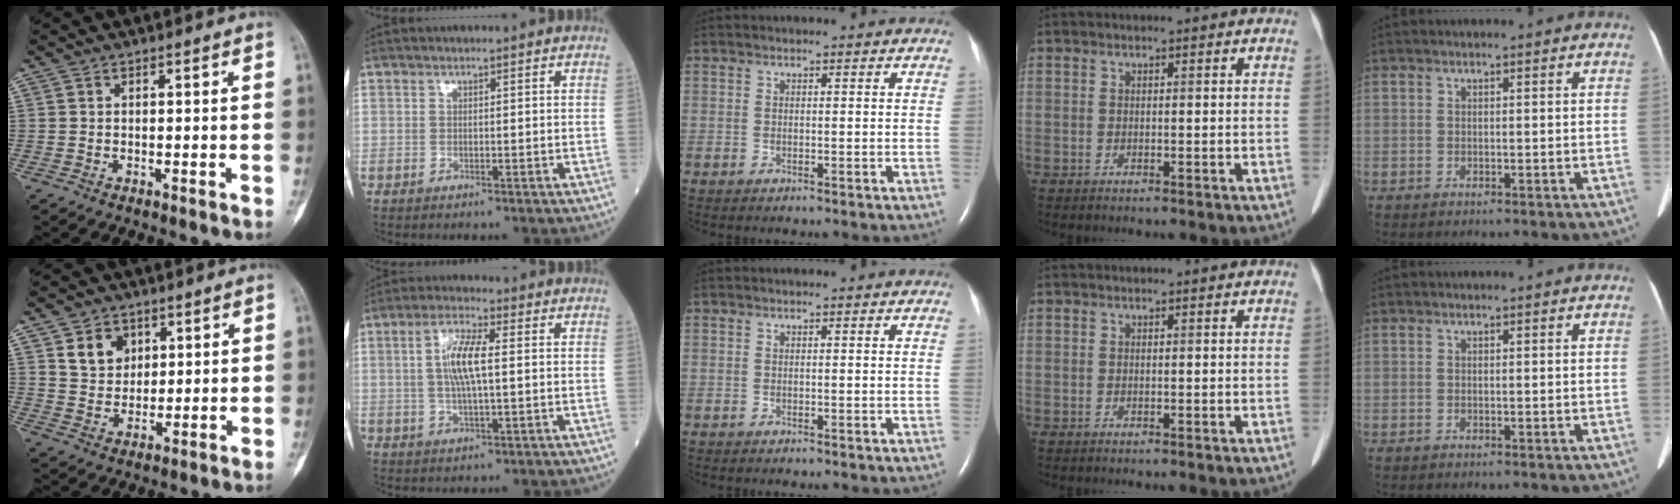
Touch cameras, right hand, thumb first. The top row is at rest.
{"thumb": {"total": 6.7, "force": [3.0, 5.2, 2.9], "torque": [-0.025, -0.017, 0.058]}, "index": {"total": 7.1, "force": [0.8, 1.3, 6.9], "torque": [-0.141, 0.006, 0.014]}}